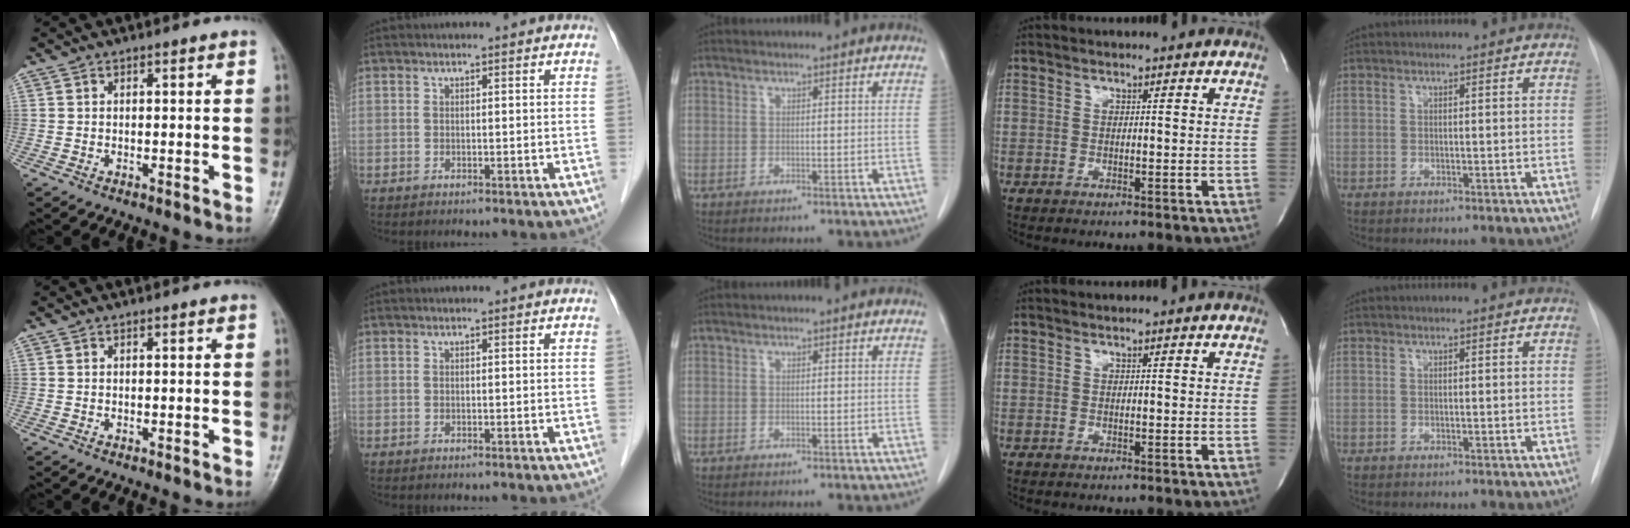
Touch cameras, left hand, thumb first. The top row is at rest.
{}